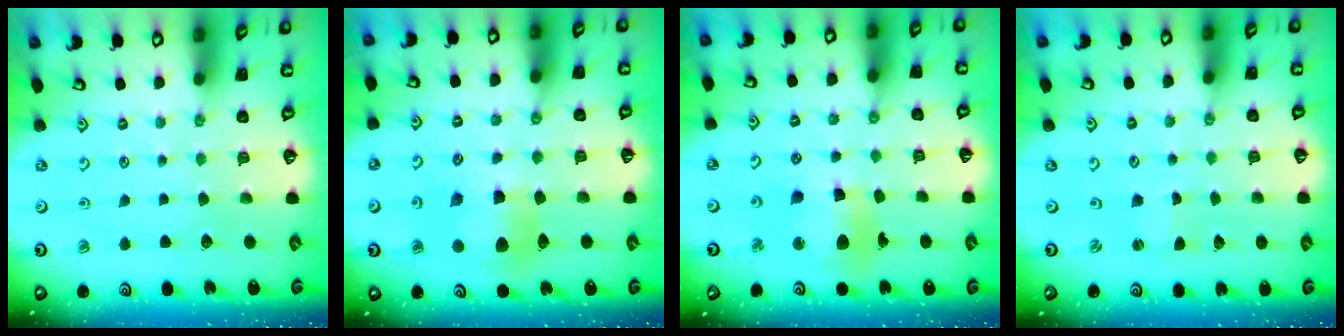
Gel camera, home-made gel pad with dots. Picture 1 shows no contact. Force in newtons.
{"total": 9.6, "press": 9.6, "slide": 0.8}
{"total": 13.1, "press": 13.0, "slide": 1.7}
{"total": 0.0}